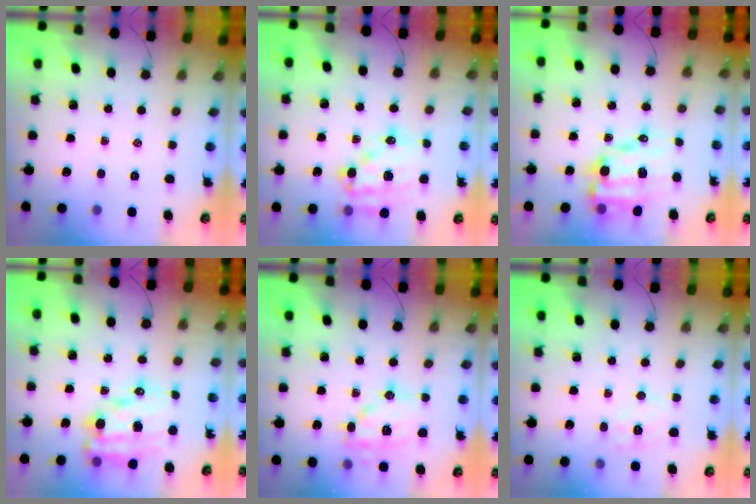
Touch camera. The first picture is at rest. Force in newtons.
{"total": 17.1, "press": 16.7, "slide": 3.9}
{"total": 11.3, "press": 10.9, "slide": 2.7}
{"total": 16.0, "press": 15.6, "slide": 3.5}
{"total": 14.0, "press": 13.9, "slide": 1.1}
{"total": 7.1, "press": 7.0, "slide": 0.9}